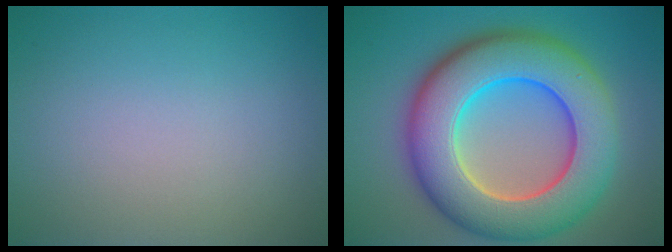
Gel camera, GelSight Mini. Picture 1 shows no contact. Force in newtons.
{"total": 12.7, "press": 12.7, "slide": 0.8}